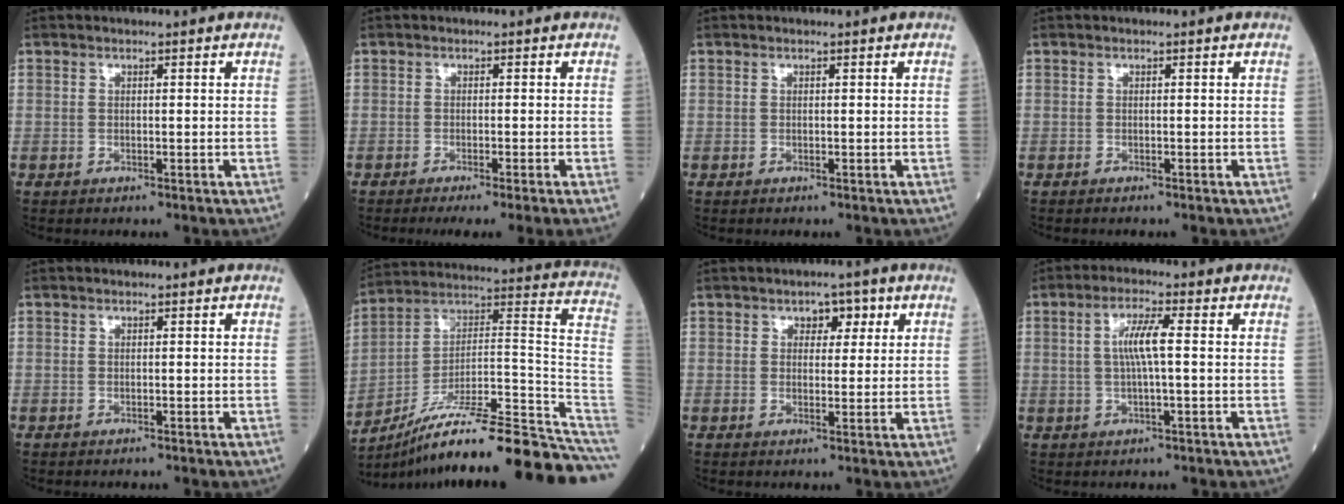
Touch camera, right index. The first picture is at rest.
{"total": 5.9, "force": [-4.6, -1.2, 3.5], "torque": [-0.026, -0.012, -0.068]}
{"total": 0.0}
{"total": 0.7, "force": [-0.6, 0.0, 0.4], "torque": [-0.003, 0.000, -0.006]}
{"total": 0.0}
{"total": 26.2, "force": [-21.4, 1.0, 15.1], "torque": [-0.125, 0.037, -0.330]}
{"total": 3.4, "force": [1.6, 2.1, 2.1], "torque": [-0.020, 0.009, 0.021]}
{"total": 4.9, "force": [0.5, 0.3, 4.9], "torque": [-0.097, 0.007, 0.009]}